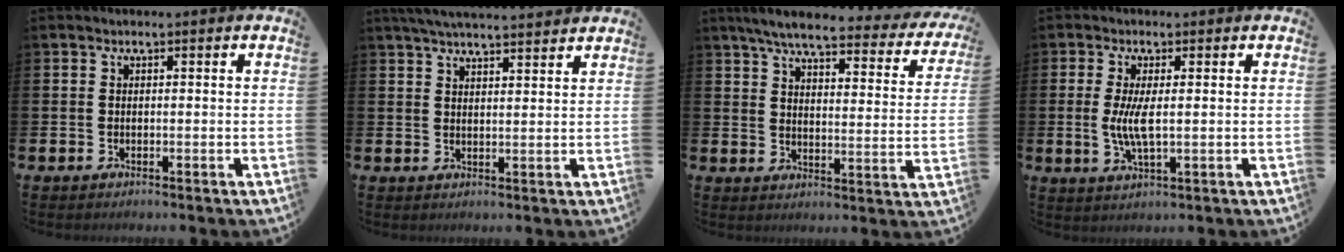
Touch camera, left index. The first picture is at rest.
{"total": 4.4, "force": [4.3, 0.0, 1.0], "torque": [-0.030, -0.015, 0.077]}
{"total": 6.2, "force": [5.2, 1.2, 3.2], "torque": [-0.073, -0.033, 0.079]}
{"total": 4.2, "force": [0.3, 1.2, 4.0], "torque": [-0.072, 0.002, 0.005]}